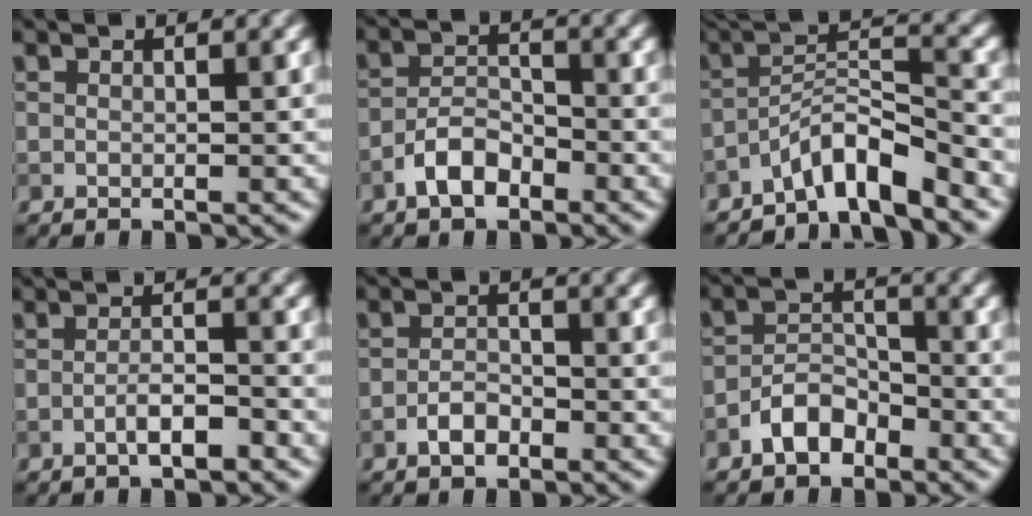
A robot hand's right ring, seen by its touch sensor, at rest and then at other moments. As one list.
[{"total": 3.4, "force": [-2.2, 1.7, 2.1], "torque": [-0.036, 0.009, -0.045]}, {"total": 5.3, "force": [-4.1, 0.8, 3.3], "torque": [-0.050, 0.012, -0.079]}, {"total": 2.5, "force": [-1.3, 0.6, 2.0], "torque": [-0.033, 0.006, -0.025]}, {"total": 2.0, "force": [-1.2, 0.9, 1.2], "torque": [-0.021, 0.004, -0.025]}, {"total": 3.3, "force": [-2.3, 1.7, 1.6], "torque": [-0.025, 0.011, -0.047]}]